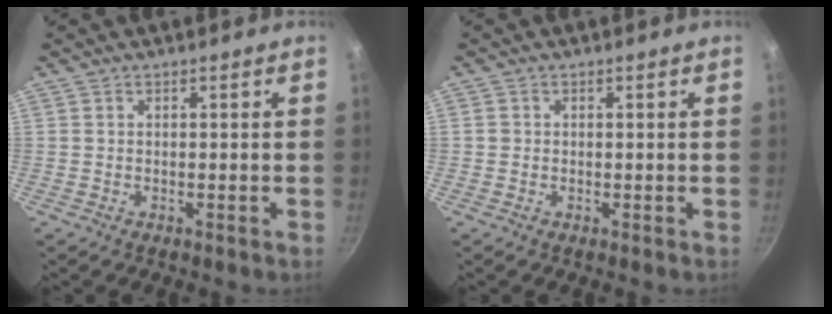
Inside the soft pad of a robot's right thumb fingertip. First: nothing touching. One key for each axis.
{"total": 0.9, "fx": -0.1, "fy": 0.9, "fz": 0.2, "tx": -0.002, "ty": 0.003, "tz": -0.002}